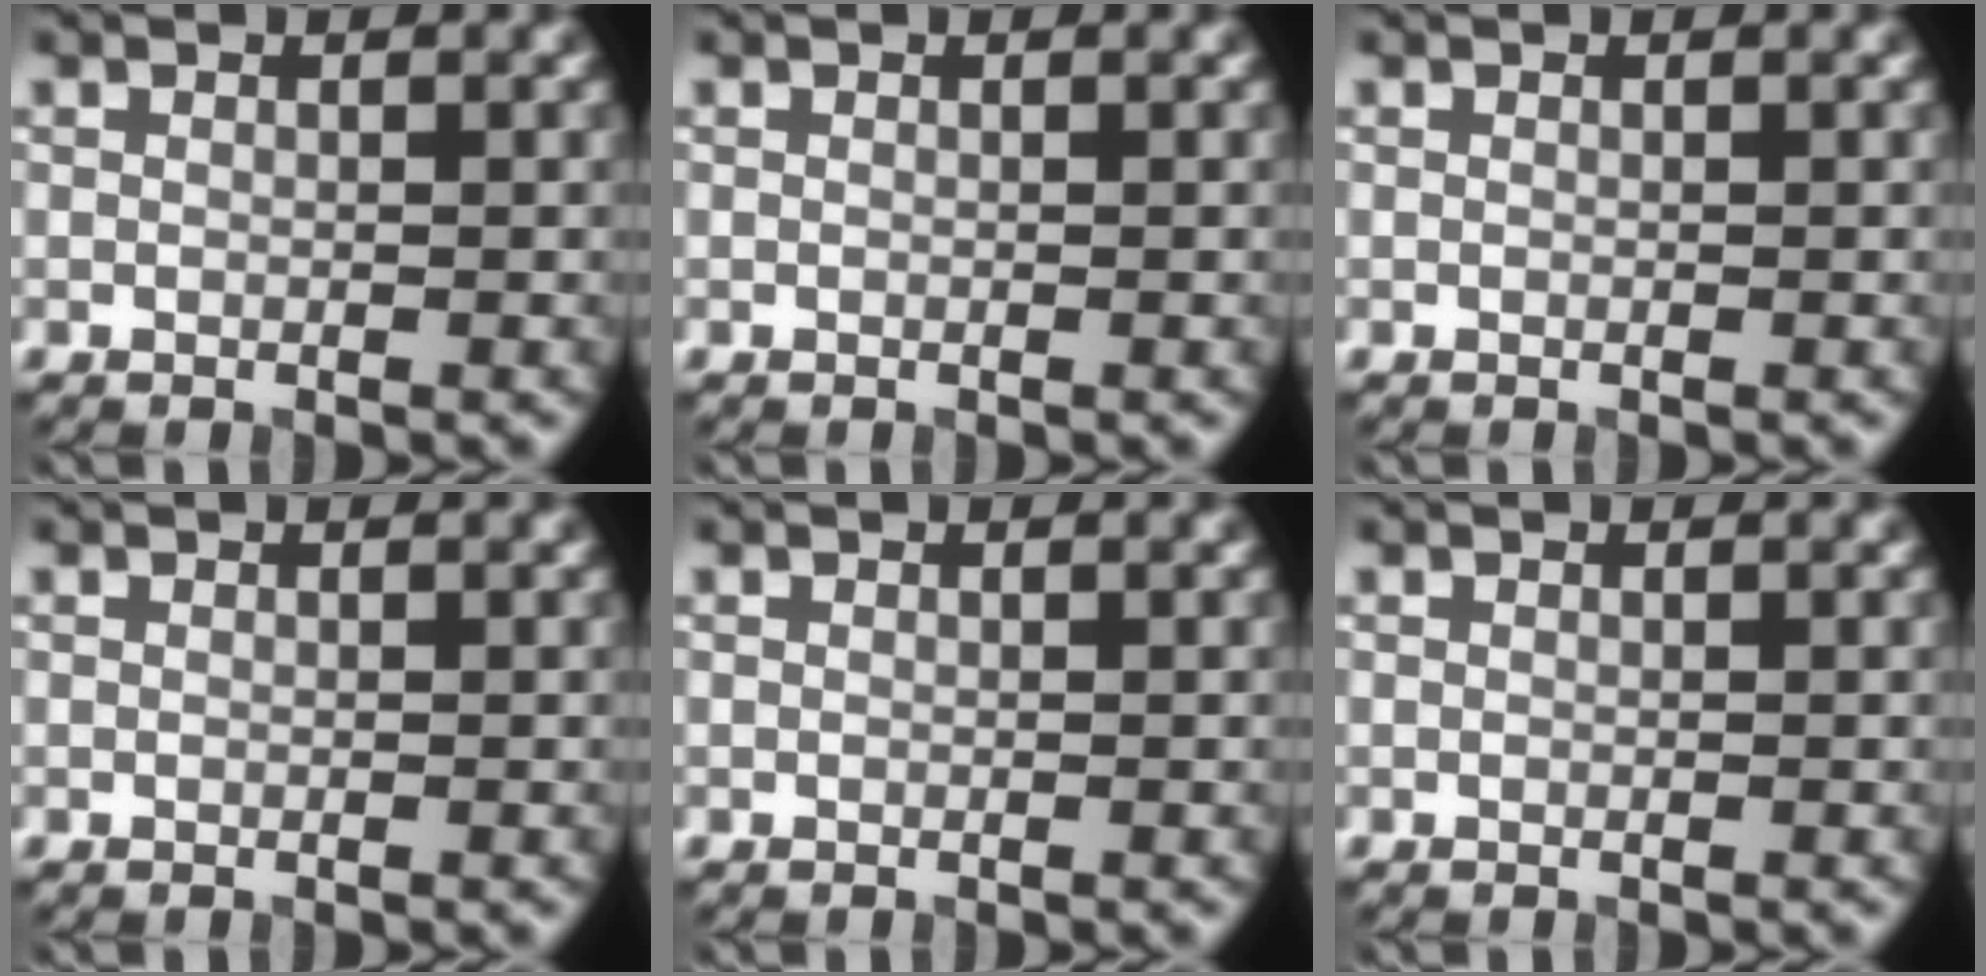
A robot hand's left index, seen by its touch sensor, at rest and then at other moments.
{"total": 0.0}
{"total": 0.0}
{"total": 0.0}
{"total": 0.0}
{"total": 0.0}